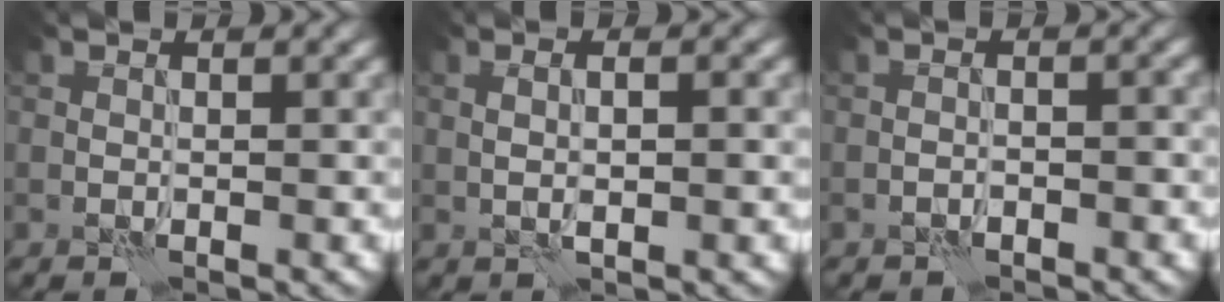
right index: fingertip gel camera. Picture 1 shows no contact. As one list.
[{"total": 2.4, "force": [0.2, 0.7, 2.3], "torque": [-0.032, -0.002, 0.006]}, {"total": 1.2, "force": [-1.1, 0.4, 0.5], "torque": [-0.006, 0.007, -0.020]}]